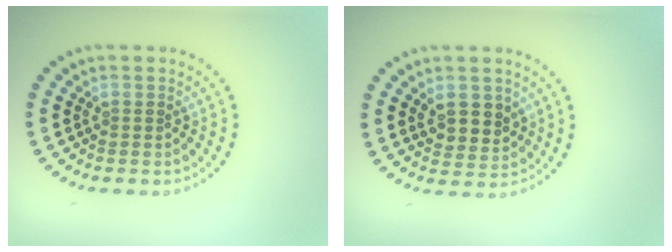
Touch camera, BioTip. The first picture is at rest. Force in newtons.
{"total": 2.8, "press": 2.7, "slide": 0.9}